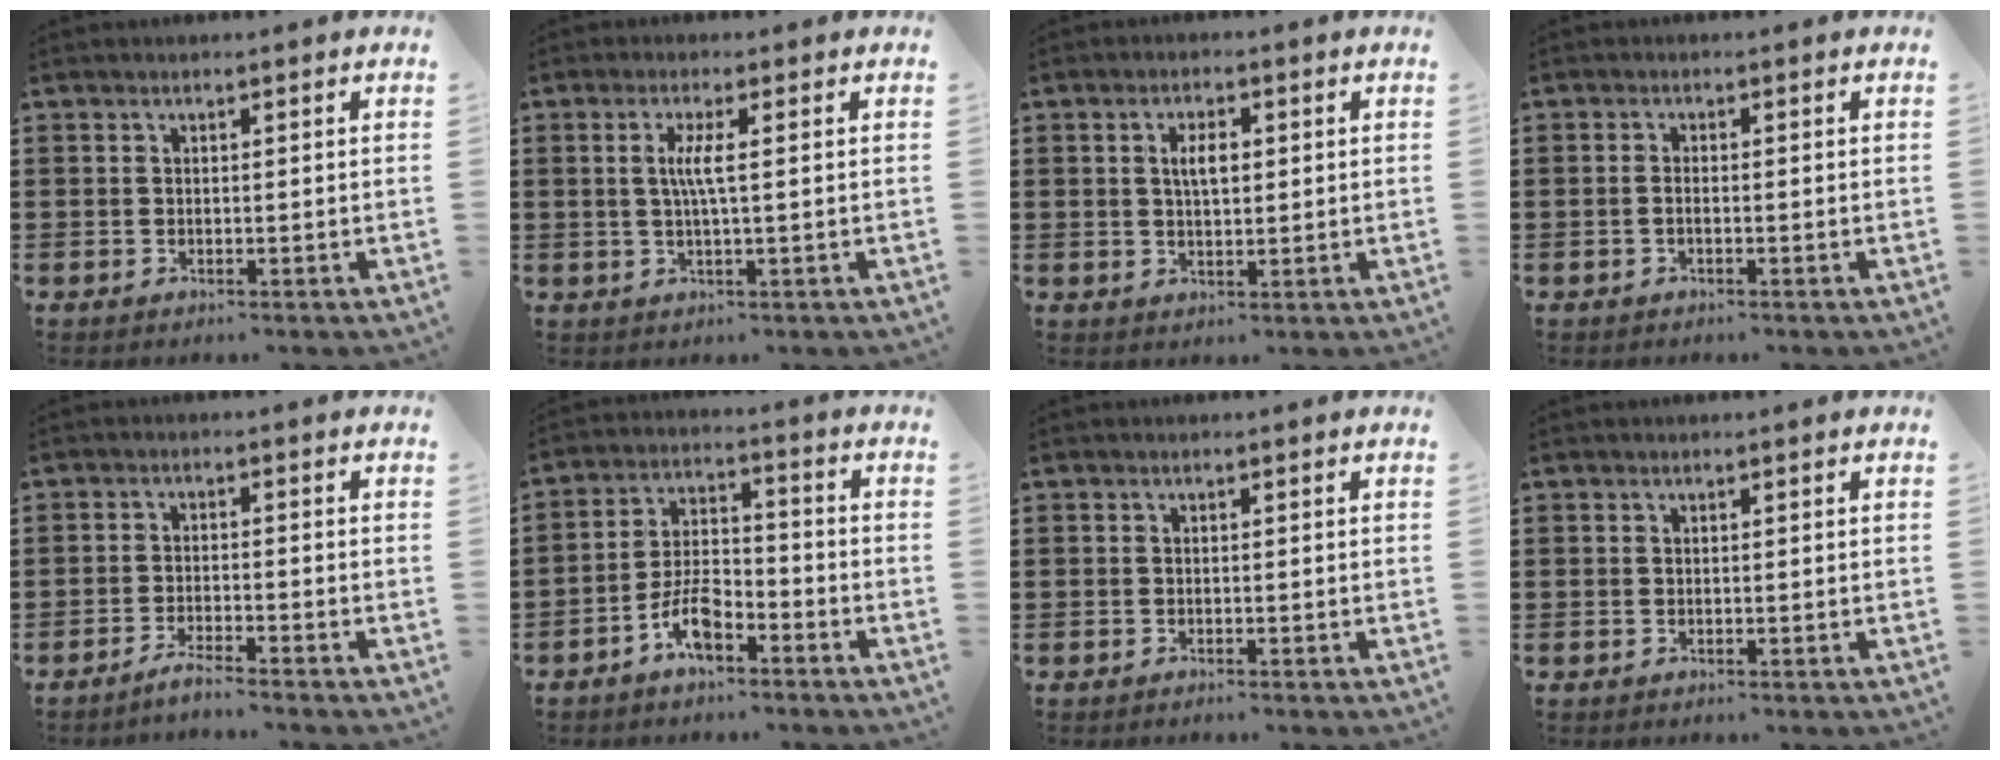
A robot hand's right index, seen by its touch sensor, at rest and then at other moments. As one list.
[{"total": 3.6, "force": [0.3, 0.0, 3.6], "torque": [-0.076, -0.008, 0.000]}, {"total": 3.4, "force": [0.6, 1.4, 3.1], "torque": [-0.062, 0.007, 0.009]}, {"total": 0.9, "force": [-0.5, 0.0, 0.8], "torque": [-0.018, -0.008, -0.007]}, {"total": 2.7, "force": [-2.6, -0.5, 0.6], "torque": [-0.011, 0.000, -0.050]}, {"total": 7.0, "force": [-4.2, 2.8, 4.8], "torque": [-0.107, 0.006, -0.081]}, {"total": 0.5, "force": [-0.5, -0.2, 0.0], "torque": [-0.001, -0.004, -0.010]}, {"total": 0.0}]